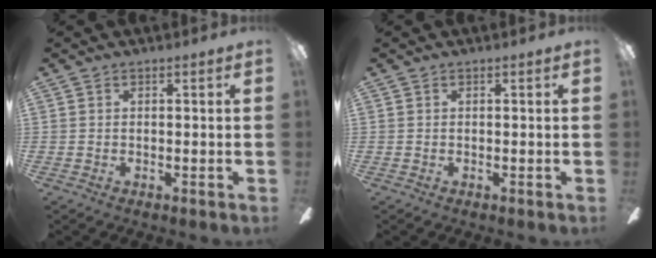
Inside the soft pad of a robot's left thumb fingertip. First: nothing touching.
{"total": 0.0}